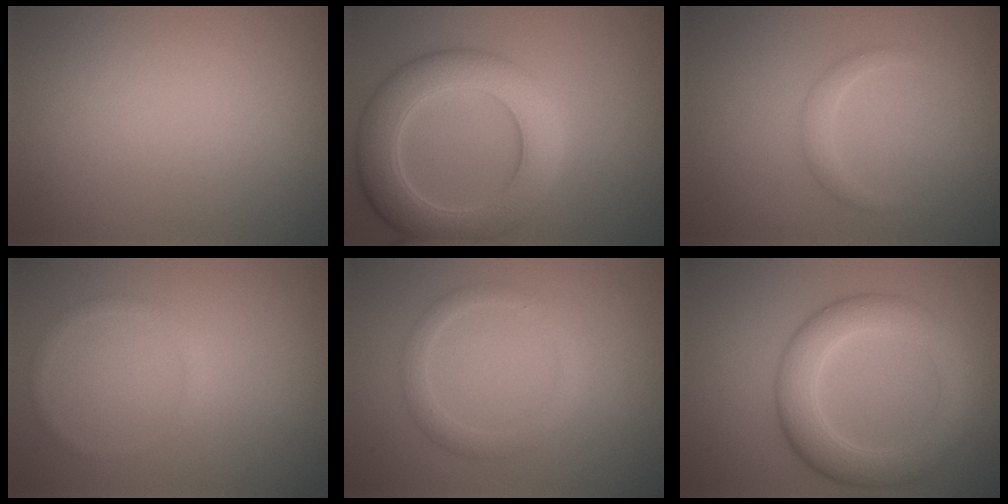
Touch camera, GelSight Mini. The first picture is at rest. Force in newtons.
{"total": 7.4, "press": 7.4, "slide": 0.5}
{"total": 1.2, "press": 1.2, "slide": 0.0}
{"total": 1.0, "press": 1.0, "slide": 0.0}
{"total": 1.9, "press": 1.9, "slide": 0.0}
{"total": 5.9, "press": 5.9, "slide": 0.1}